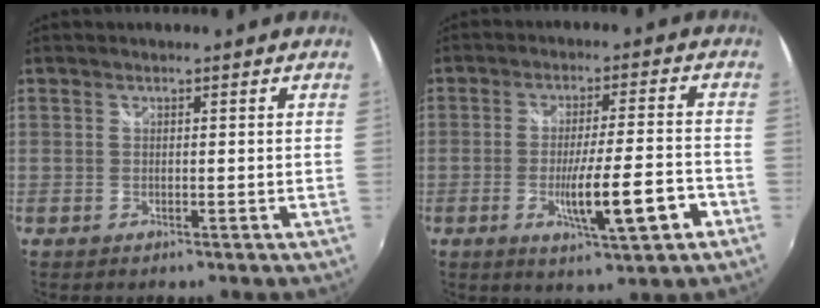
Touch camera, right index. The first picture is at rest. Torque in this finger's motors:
{"motor_torque": [1.20, 0.90, 0.27, 0.06]}